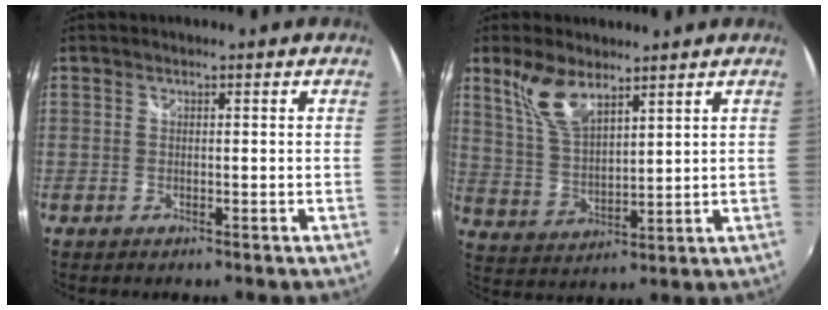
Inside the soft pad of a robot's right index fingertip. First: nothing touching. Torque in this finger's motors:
{"motor_torque": [0.18, 0.27, 0.43, 0.11]}